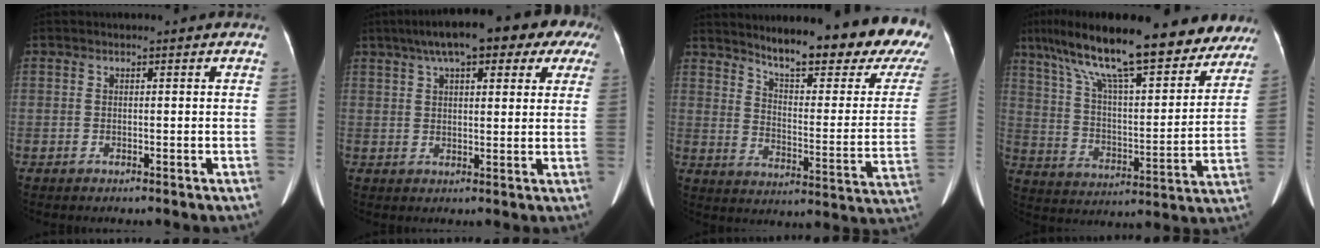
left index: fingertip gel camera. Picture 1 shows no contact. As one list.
[{"total": 18.6, "force": [11.4, 5.7, 13.5], "torque": [-0.205, 0.071, 0.152]}, {"total": 22.9, "force": [19.2, 2.6, 12.2], "torque": [-0.172, -0.071, 0.247]}, {"total": 26.6, "force": [20.3, 6.2, 16.0], "torque": [-0.257, 0.031, 0.300]}]